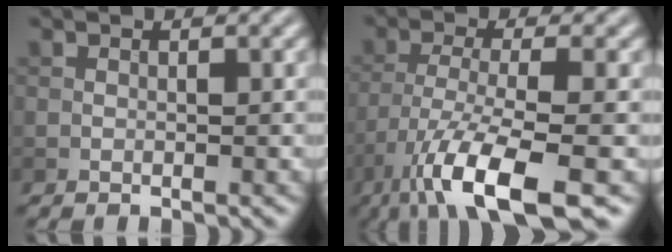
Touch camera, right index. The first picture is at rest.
{"total": 9.2, "force": [-5.5, 2.2, 7.1], "torque": [-0.124, -0.007, -0.104]}